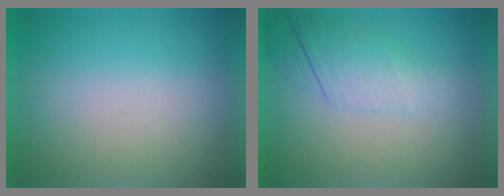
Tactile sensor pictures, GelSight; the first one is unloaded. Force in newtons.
{"total": 2.3}